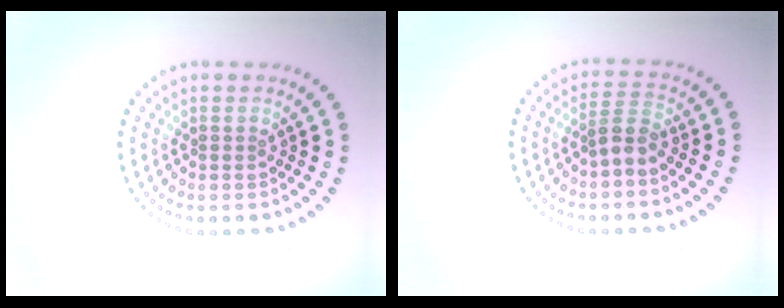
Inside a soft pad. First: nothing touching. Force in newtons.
{"total": 2.1, "press": 1.6, "slide": 1.4}